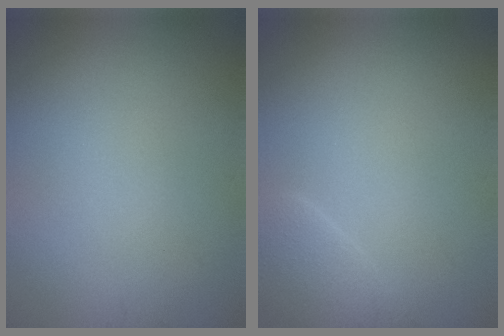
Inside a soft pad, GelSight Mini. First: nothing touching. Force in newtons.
{"total": 1.7, "press": 1.7, "slide": 0.2}